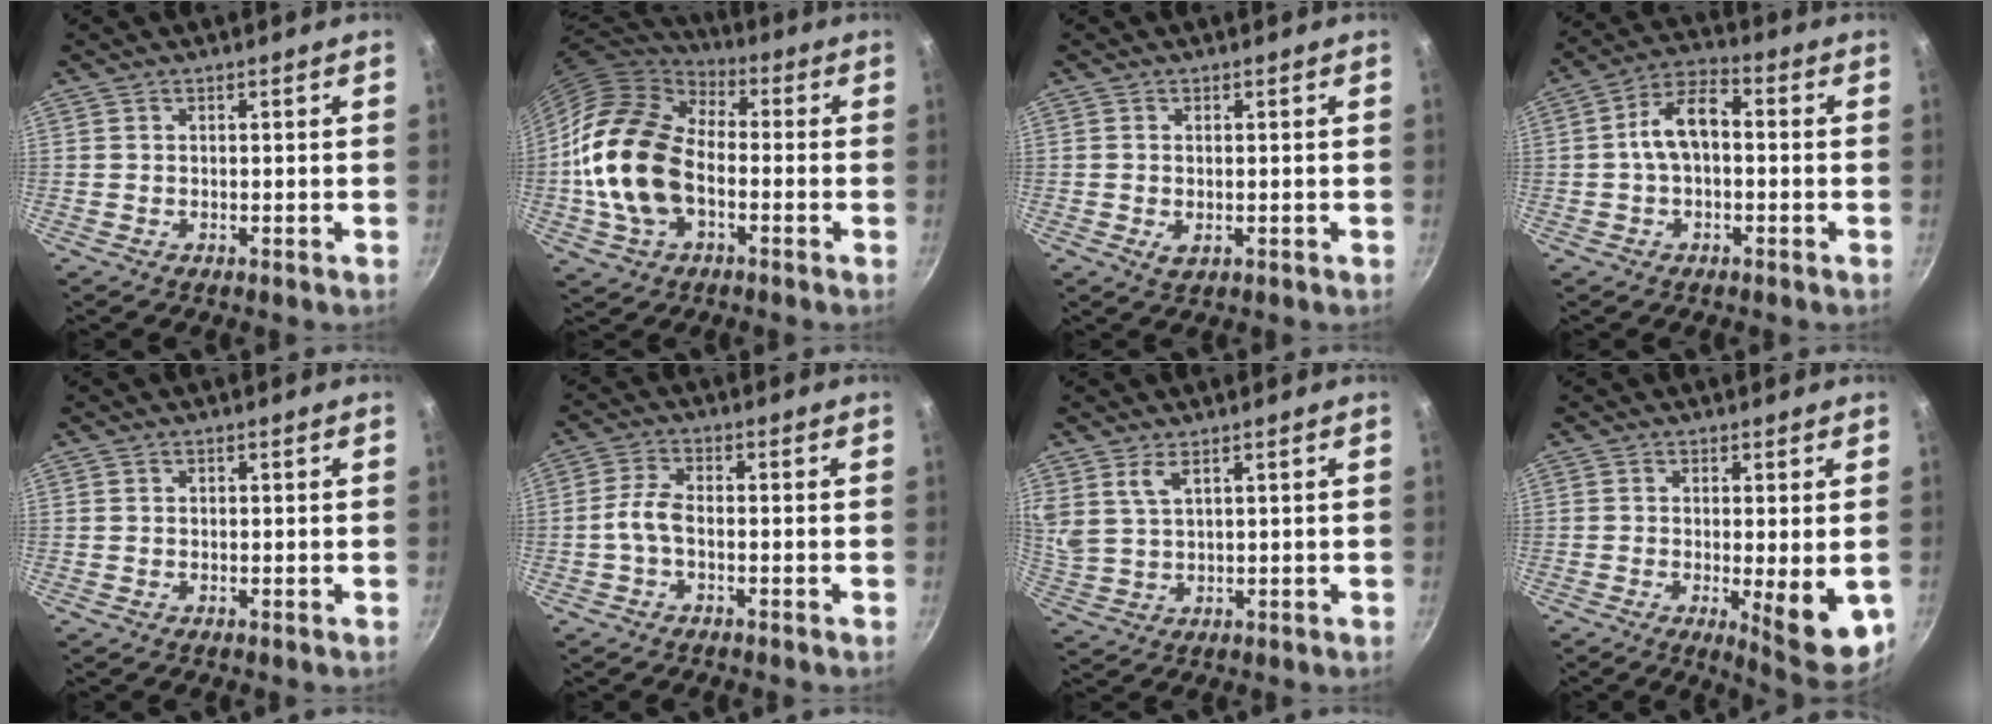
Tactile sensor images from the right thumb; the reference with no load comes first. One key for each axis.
{"total": 19.1, "fx": -2.9, "fy": 12.6, "fz": 14.2, "tx": -0.245, "ty": 0.031, "tz": -0.064}
{"total": 2.0, "fx": -0.4, "fy": 1.2, "fz": 1.6, "tx": -0.029, "ty": -0.005, "tz": -0.003}
{"total": 8.7, "fx": -0.2, "fy": 5.1, "fz": 7.1, "tx": -0.114, "ty": 0.037, "tz": -0.013}
{"total": 0.5, "fx": 0.2, "fy": 0.5, "fz": 0.2, "tx": -0.001, "ty": 0.004, "tz": 0.002}
{"total": 3.9, "fx": -1.3, "fy": 1.7, "fz": 3.3, "tx": -0.076, "ty": 0.018, "tz": -0.035}
{"total": 4.6, "fx": 2.6, "fy": 2.1, "fz": 3.2, "tx": -0.061, "ty": -0.018, "tz": 0.062}
{"total": 9.8, "fx": -1.5, "fy": 2.5, "fz": 9.3, "tx": -0.115, "ty": -0.013, "tz": -0.011}